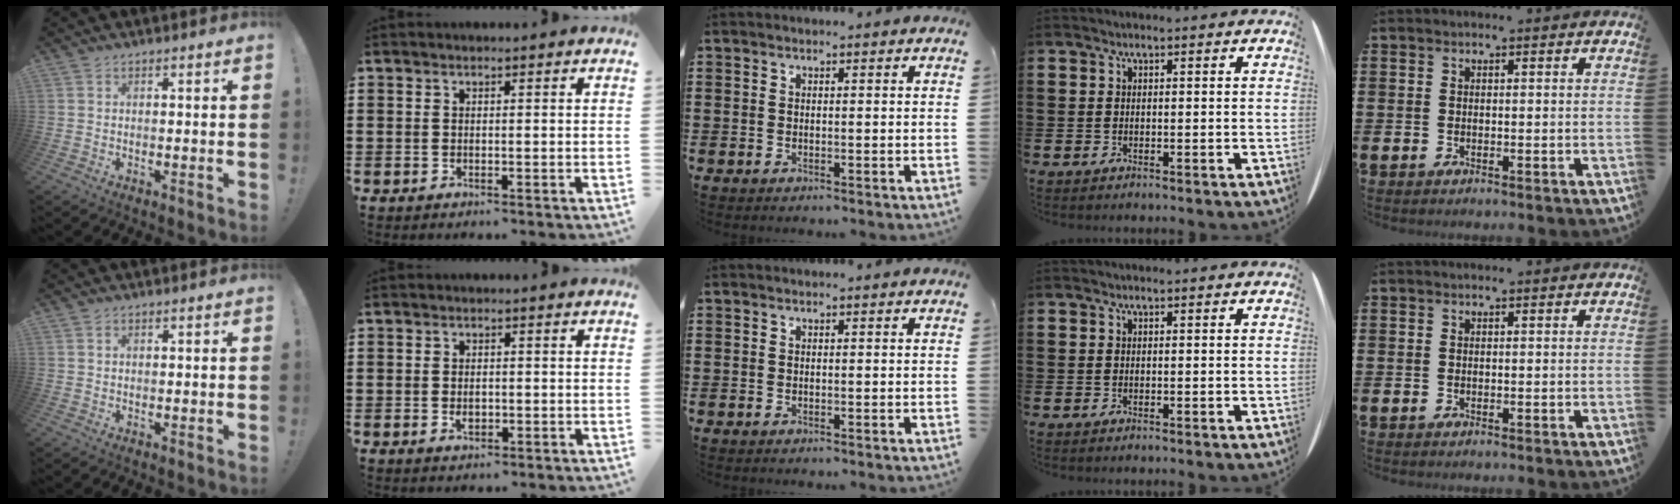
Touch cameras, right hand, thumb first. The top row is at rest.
{"thumb": {"total": 0.6, "force": [0.2, 0.5, 0.1], "torque": [-0.010, 0.005, 0.006]}, "index": {"total": 1.8, "force": [-0.2, 1.0, 1.5], "torque": [-0.029, 0.002, -0.004]}}